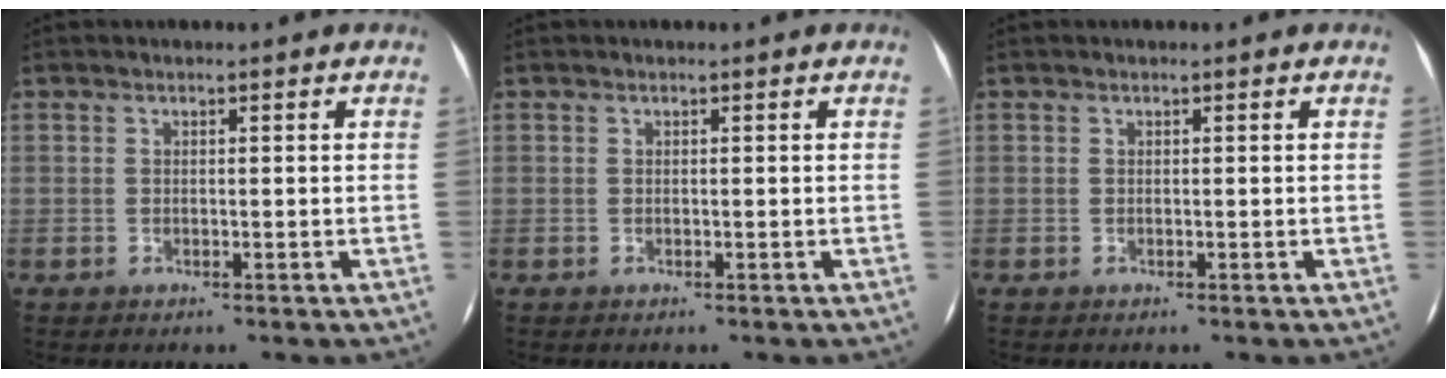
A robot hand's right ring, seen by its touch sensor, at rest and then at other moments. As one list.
[{"total": 0.0}, {"total": 0.0}]